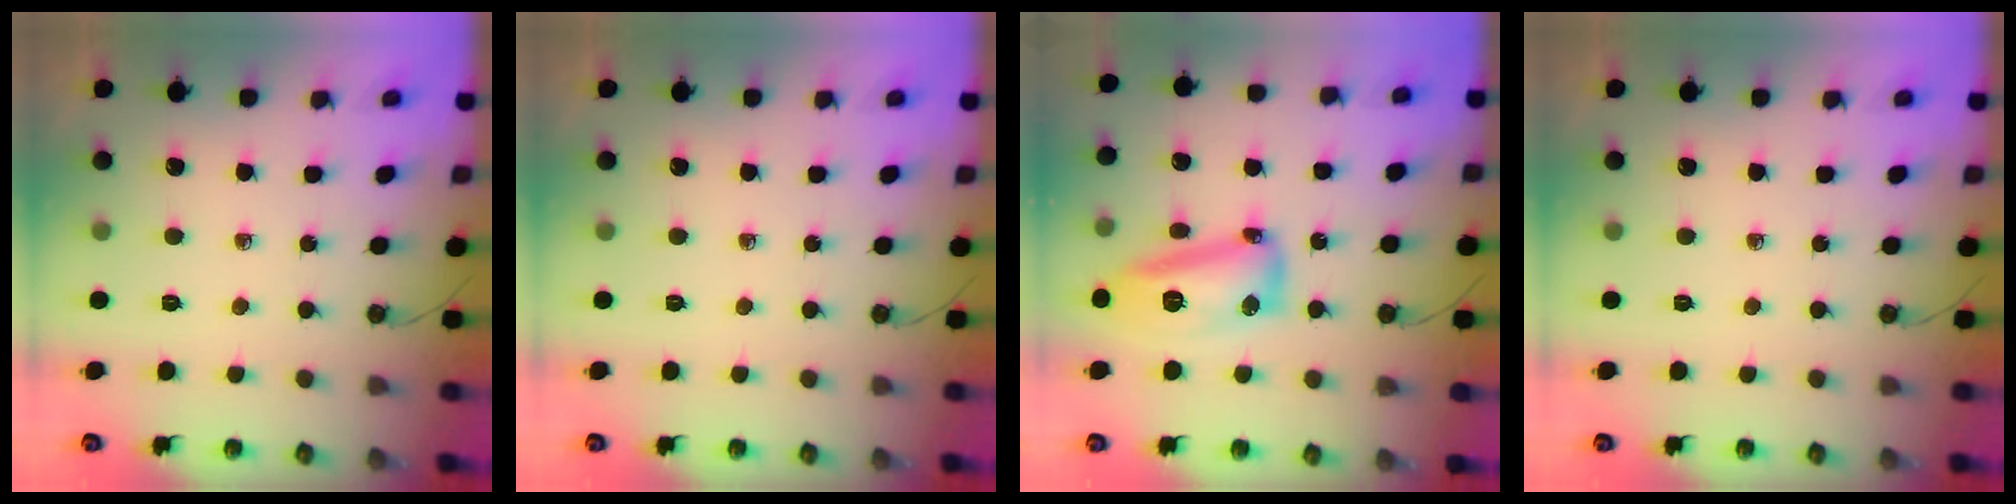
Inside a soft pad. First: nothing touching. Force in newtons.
{"total": 0.0}
{"total": 13.9, "press": 13.8, "slide": 1.2}
{"total": 0.0}